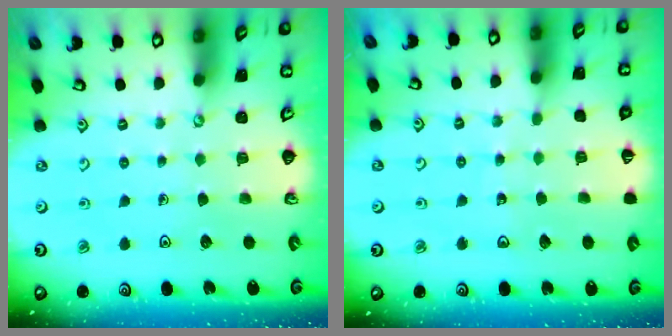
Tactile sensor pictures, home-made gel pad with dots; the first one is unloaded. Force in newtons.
{"total": 3.4, "press": 3.4, "slide": 0.3}